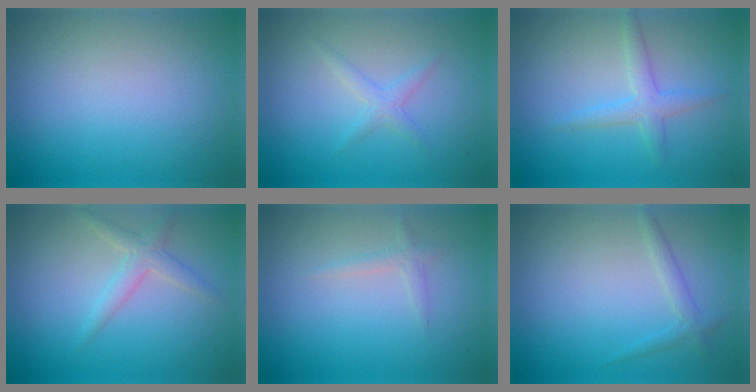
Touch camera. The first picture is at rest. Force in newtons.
{"total": 1.3, "press": 1.3, "slide": 0.1}
{"total": 2.2, "press": 2.2, "slide": 0.1}
{"total": 2.0, "press": 2.0, "slide": 0.0}
{"total": 1.0, "press": 1.0, "slide": 0.0}
{"total": 1.4, "press": 1.4, "slide": 0.0}